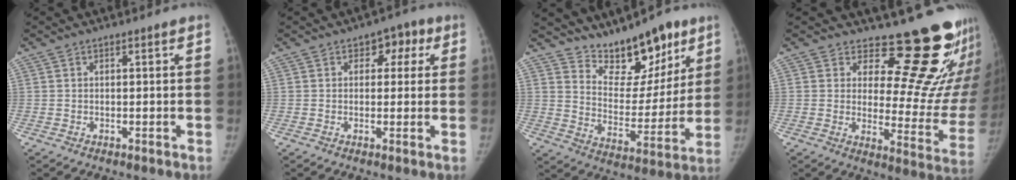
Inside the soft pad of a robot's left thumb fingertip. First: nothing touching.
{"total": 5.2, "force": [1.8, 3.8, 3.0], "torque": [0.003, 0.002, 0.014]}
{"total": 14.5, "force": [11.1, 6.9, 6.4], "torque": [-0.038, -0.073, 0.185]}
{"total": 20.7, "force": [17.1, 8.1, 8.4], "torque": [-0.052, -0.150, 0.204]}